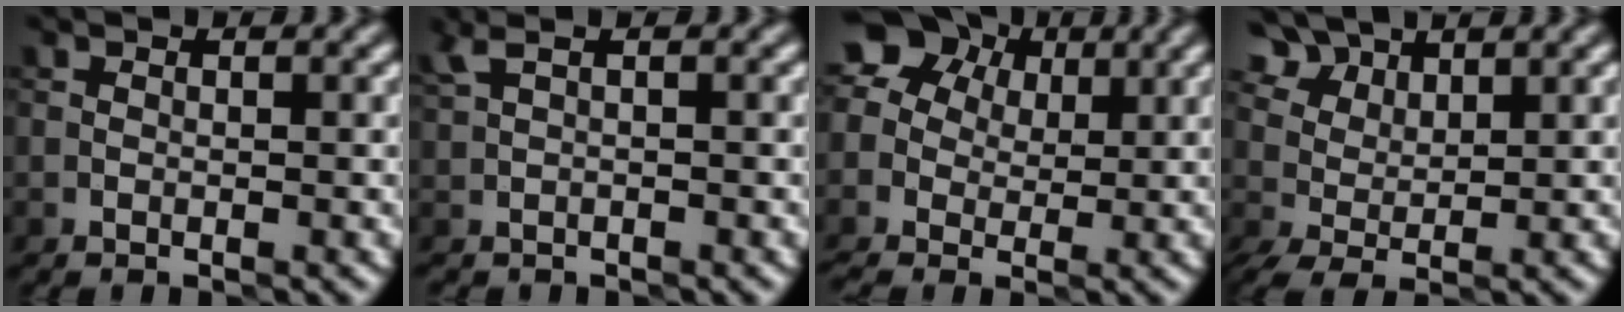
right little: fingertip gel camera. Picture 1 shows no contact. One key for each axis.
{"total": 0.9, "fx": 0.5, "fy": 0.3, "fz": 0.7, "tx": -0.013, "ty": 0.001, "tz": 0.012}
{"total": 7.9, "fx": 2.5, "fy": 6.2, "fz": 4.1, "tx": -0.081, "ty": 0.037, "tz": 0.024}
{"total": 4.4, "fx": 2.9, "fy": 2.4, "fz": 2.3, "tx": -0.061, "ty": 0.008, "tz": 0.059}